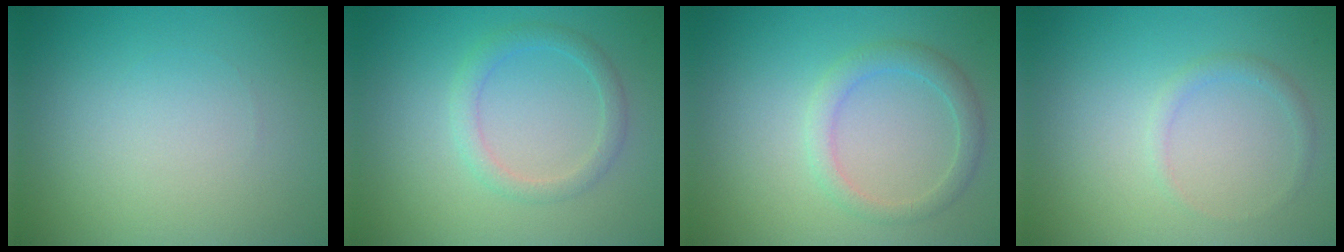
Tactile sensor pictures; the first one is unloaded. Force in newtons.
{"total": 2.0, "press": 2.0, "slide": 0.1}
{"total": 2.4, "press": 2.4, "slide": 0.1}
{"total": 1.1, "press": 1.1, "slide": 0.1}